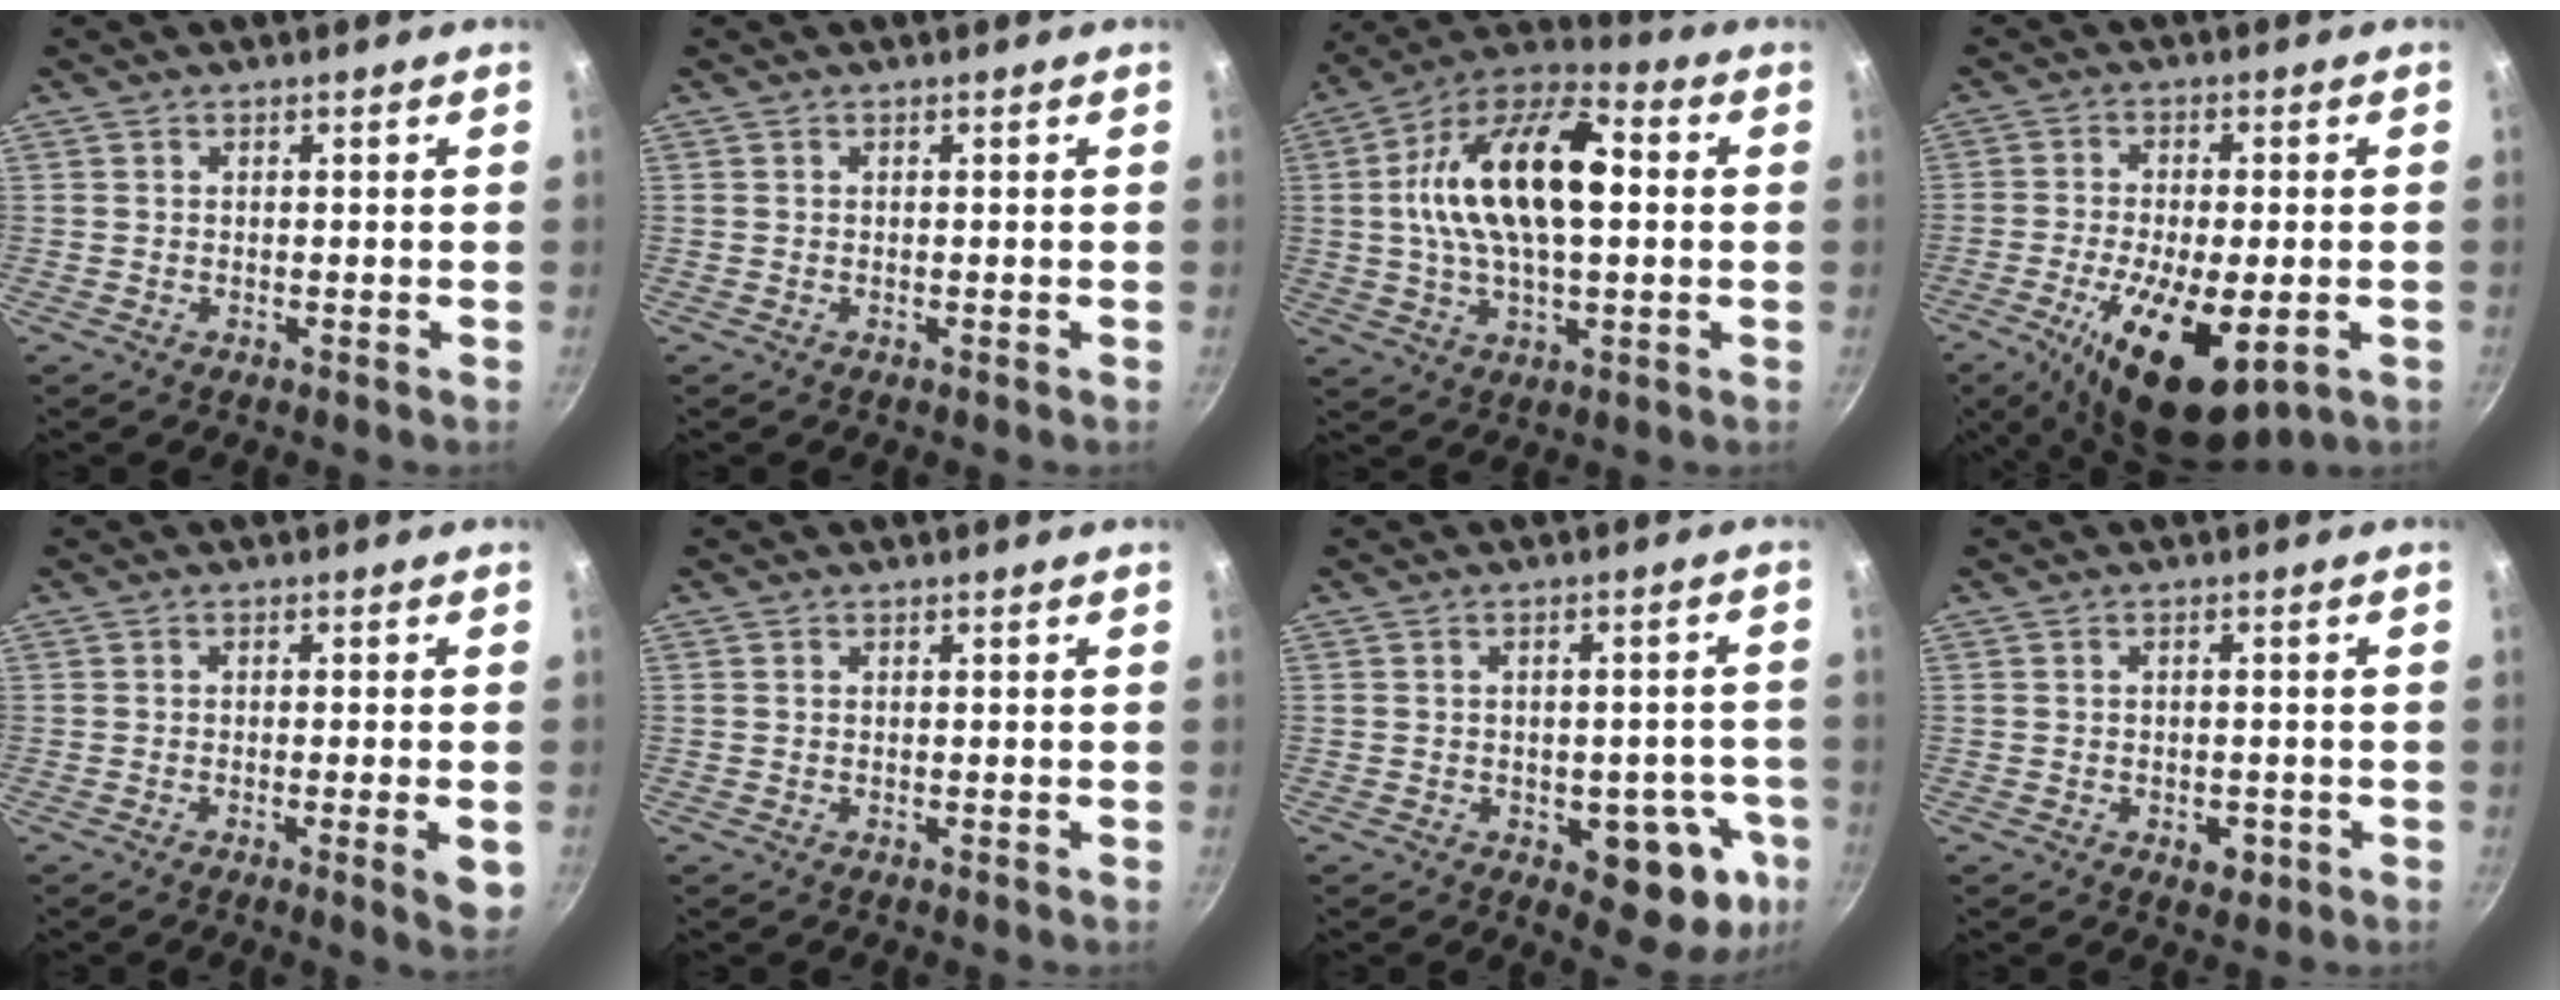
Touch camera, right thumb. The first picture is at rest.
{"total": 0.0}
{"total": 21.2, "force": [2.5, 10.7, 18.1], "torque": [-0.310, 0.027, 0.026]}
{"total": 15.3, "force": [-4.9, 6.4, 13.0], "torque": [-0.220, -0.004, -0.072]}
{"total": 4.6, "force": [-1.2, 0.7, 4.4], "torque": [-0.061, -0.005, -0.018]}
{"total": 0.0}
{"total": 13.1, "force": [-4.2, 6.9, 10.2], "torque": [-0.067, 0.012, -0.048]}
{"total": 2.4, "force": [-0.9, 1.6, 1.6], "torque": [-0.023, 0.004, -0.010]}